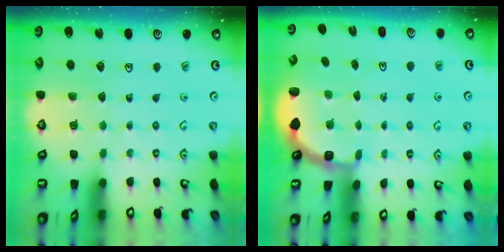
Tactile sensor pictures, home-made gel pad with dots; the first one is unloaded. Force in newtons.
{"total": 2.4, "press": 1.8, "slide": 1.7}